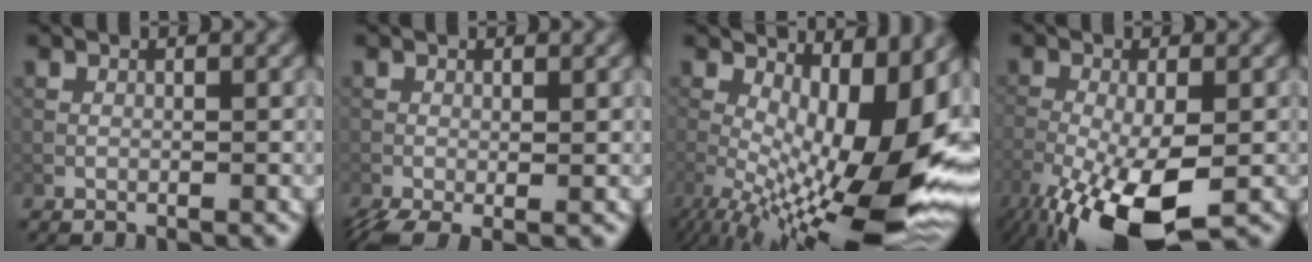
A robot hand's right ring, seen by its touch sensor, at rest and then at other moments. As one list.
[{"total": 2.5, "force": [-1.1, 0.7, 2.1], "torque": [-0.048, -0.007, -0.024]}, {"total": 16.2, "force": [-2.0, 5.7, 15.0], "torque": [-0.219, -0.005, -0.028]}, {"total": 10.7, "force": [-5.6, 3.6, 8.3], "torque": [-0.181, -0.030, -0.097]}]